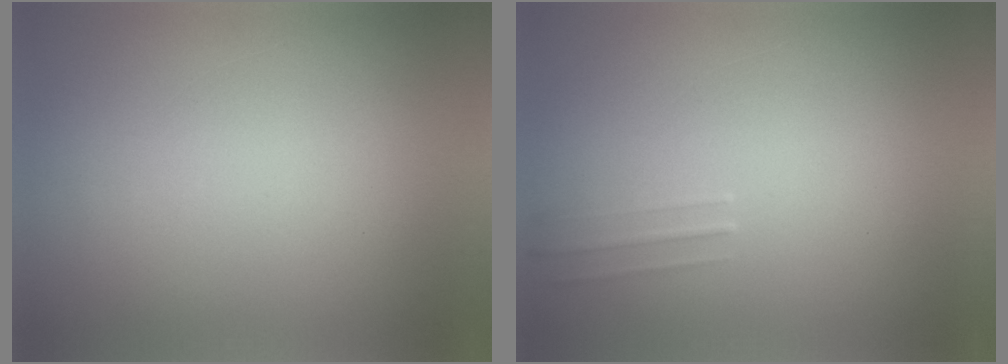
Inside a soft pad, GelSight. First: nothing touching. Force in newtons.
{"total": 1.2}